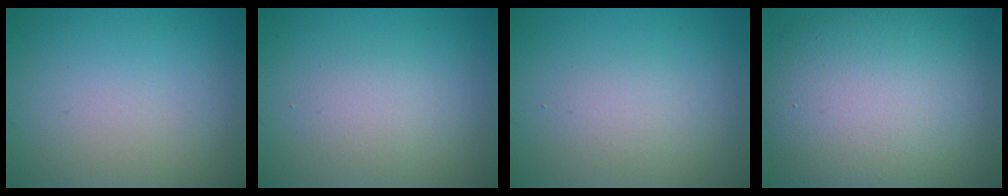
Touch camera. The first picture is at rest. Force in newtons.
{"total": 1.8, "press": 1.8, "slide": 0.1}
{"total": 1.4, "press": 1.4, "slide": 0.0}
{"total": 13.7, "press": 13.7, "slide": 0.7}